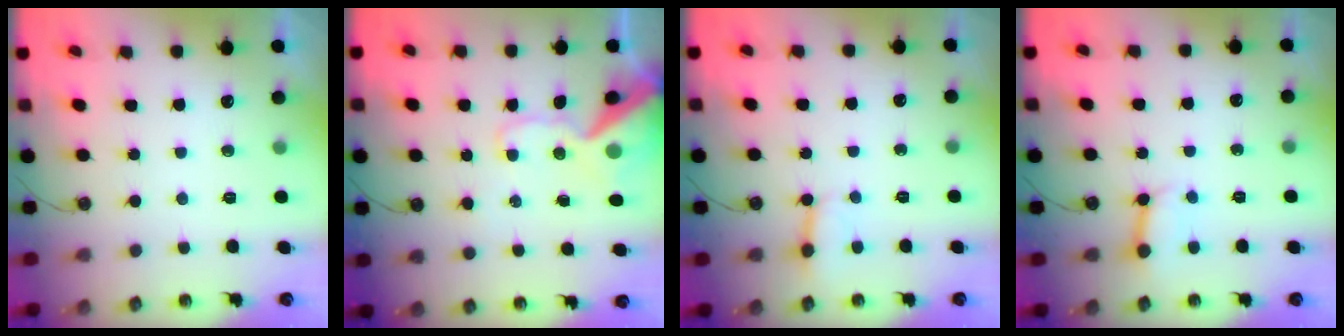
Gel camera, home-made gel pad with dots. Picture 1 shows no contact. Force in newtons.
{"total": 14.8, "press": 14.6, "slide": 2.2}
{"total": 2.8, "press": 2.8, "slide": 0.2}
{"total": 4.1, "press": 4.1, "slide": 0.5}